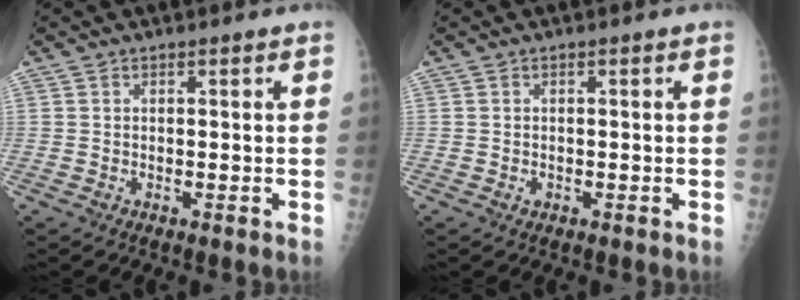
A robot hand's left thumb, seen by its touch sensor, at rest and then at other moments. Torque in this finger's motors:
{"motor_torque": [-0.24, -0.01, 0.03, 0.00, 0.00]}